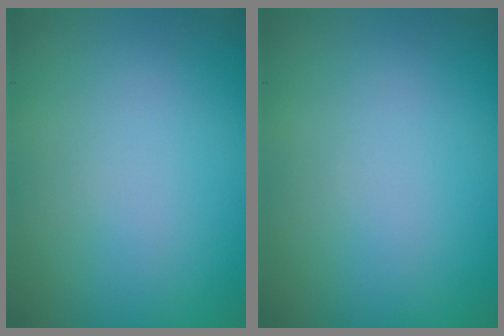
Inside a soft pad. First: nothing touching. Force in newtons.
{"total": 0.0}